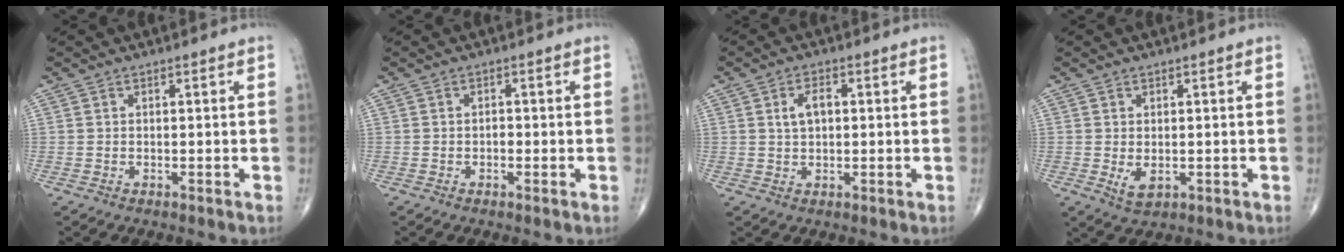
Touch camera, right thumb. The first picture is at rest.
{"total": 1.1, "force": [-0.3, 0.6, 0.9], "torque": [-0.010, 0.002, -0.006]}
{"total": 3.8, "force": [0.7, 2.2, 3.0], "torque": [-0.055, 0.005, 0.012]}
{"total": 3.1, "force": [-0.4, 1.8, 2.5], "torque": [-0.035, -0.007, 0.003]}